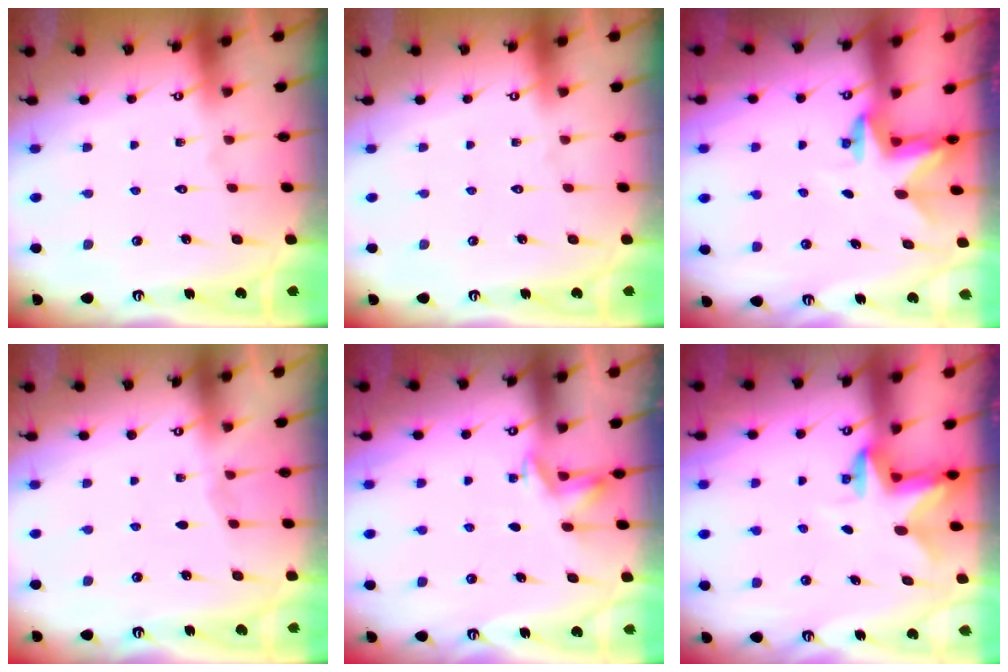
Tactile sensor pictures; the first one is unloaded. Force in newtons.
{"total": 0.0}
{"total": 2.4, "press": 2.3, "slide": 0.4}
{"total": 2.3, "press": 2.3, "slide": 0.4}
{"total": 3.3, "press": 3.0, "slide": 1.5}
{"total": 2.5, "press": 2.5, "slide": 0.5}